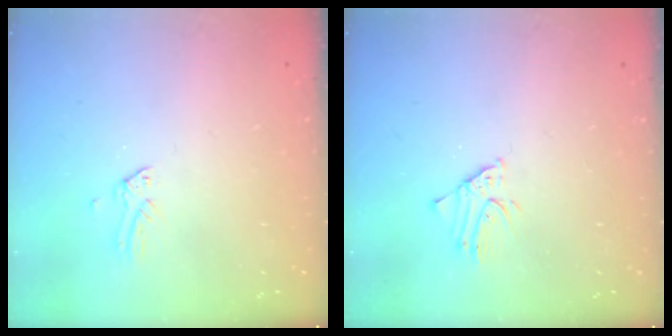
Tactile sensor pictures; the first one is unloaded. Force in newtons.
{"total": 1.9, "press": 1.9, "slide": 0.1}